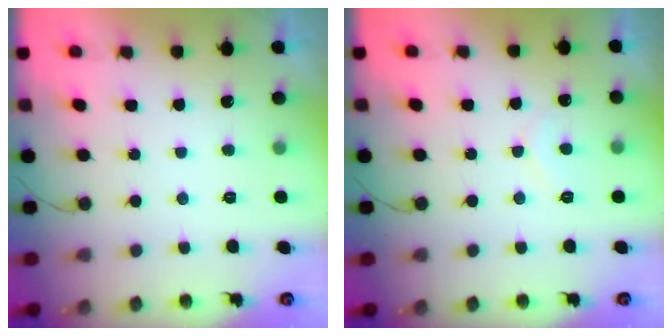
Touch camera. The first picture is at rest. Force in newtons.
{"total": 4.8, "press": 4.8, "slide": 0.5}